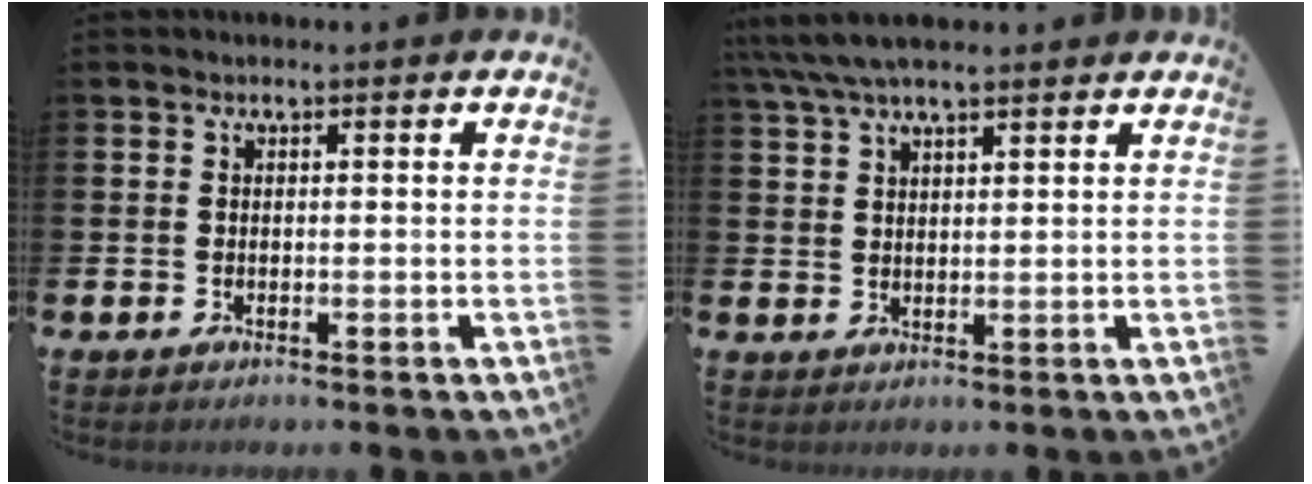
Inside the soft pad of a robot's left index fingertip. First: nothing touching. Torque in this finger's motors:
{"motor_torque": [1.03, -1.11, 1.05, 0.21]}